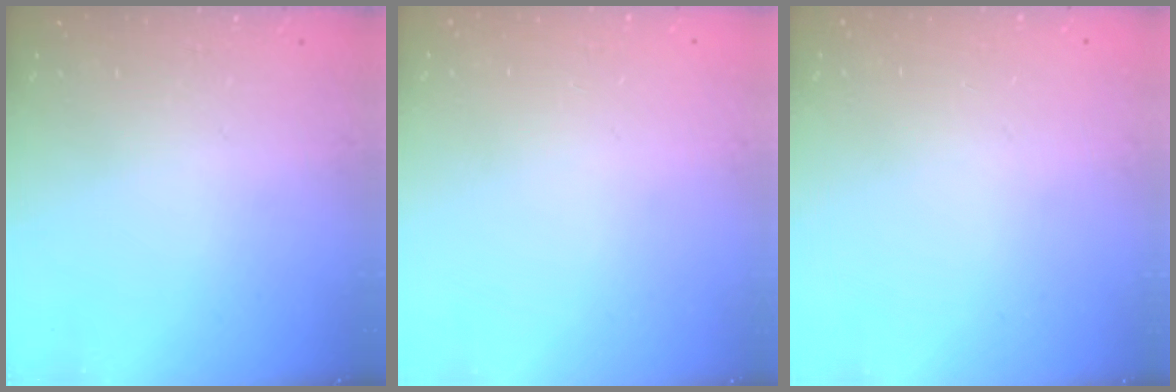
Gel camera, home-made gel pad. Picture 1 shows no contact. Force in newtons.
{"total": 0.0}
{"total": 0.0}